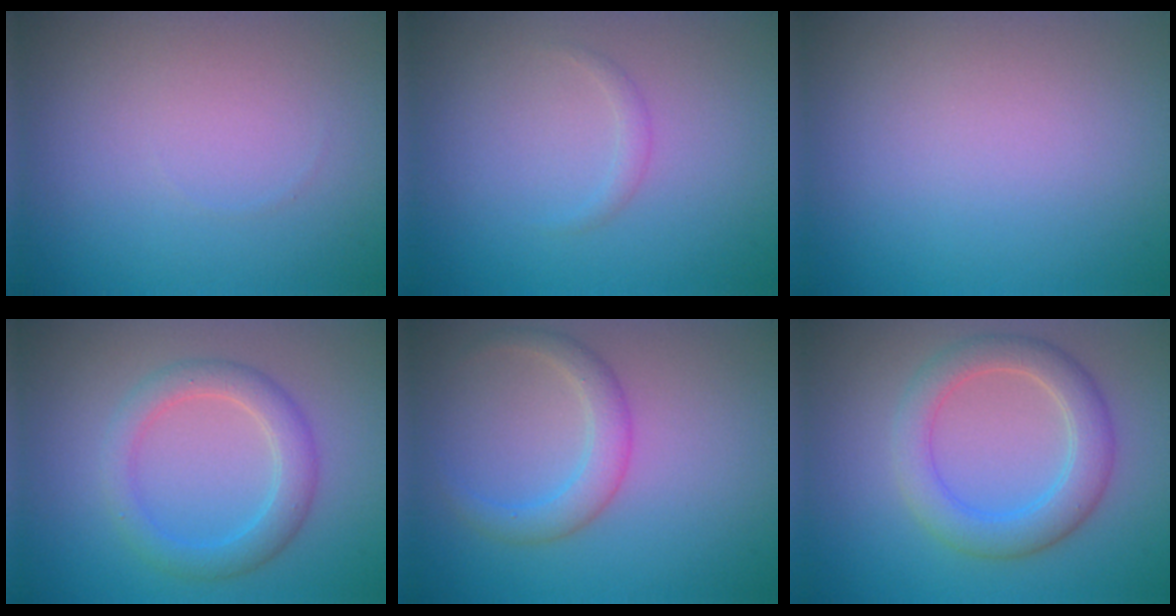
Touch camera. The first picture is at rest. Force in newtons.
{"total": 0.8, "press": 0.8, "slide": 0.1}
{"total": 0.0}
{"total": 3.5, "press": 3.5, "slide": 0.1}
{"total": 2.0, "press": 2.0, "slide": 0.2}
{"total": 4.5, "press": 4.5, "slide": 0.3}